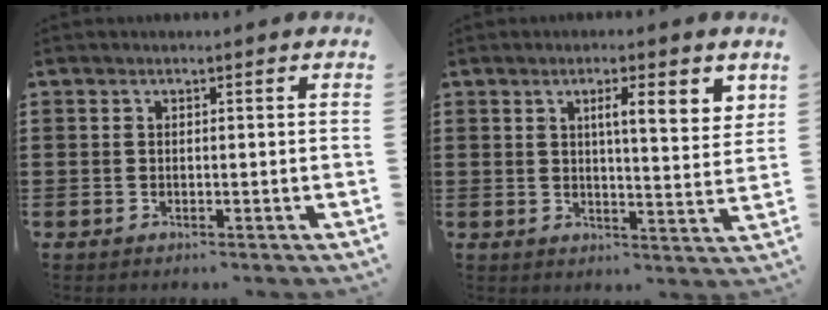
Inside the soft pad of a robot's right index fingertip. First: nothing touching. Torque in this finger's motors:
{"motor_torque": [0.09, 0.38, 0.31, 0.07]}